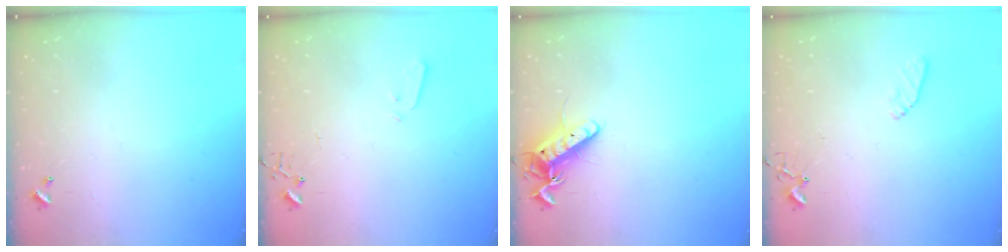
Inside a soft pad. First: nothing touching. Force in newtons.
{"total": 2.2, "press": 2.2, "slide": 0.4}
{"total": 12.3, "press": 12.2, "slide": 0.9}
{"total": 5.8, "press": 5.7, "slide": 0.8}